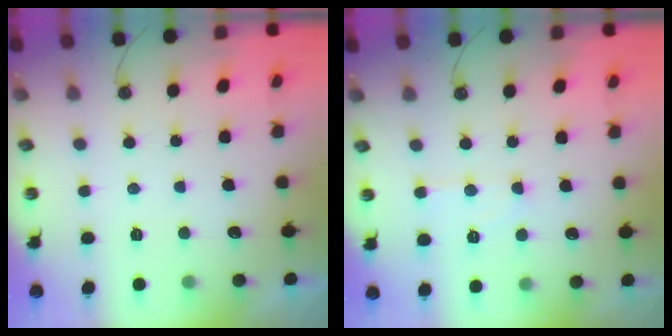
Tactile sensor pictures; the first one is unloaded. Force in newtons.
{"total": 6.8, "press": 6.7, "slide": 0.6}